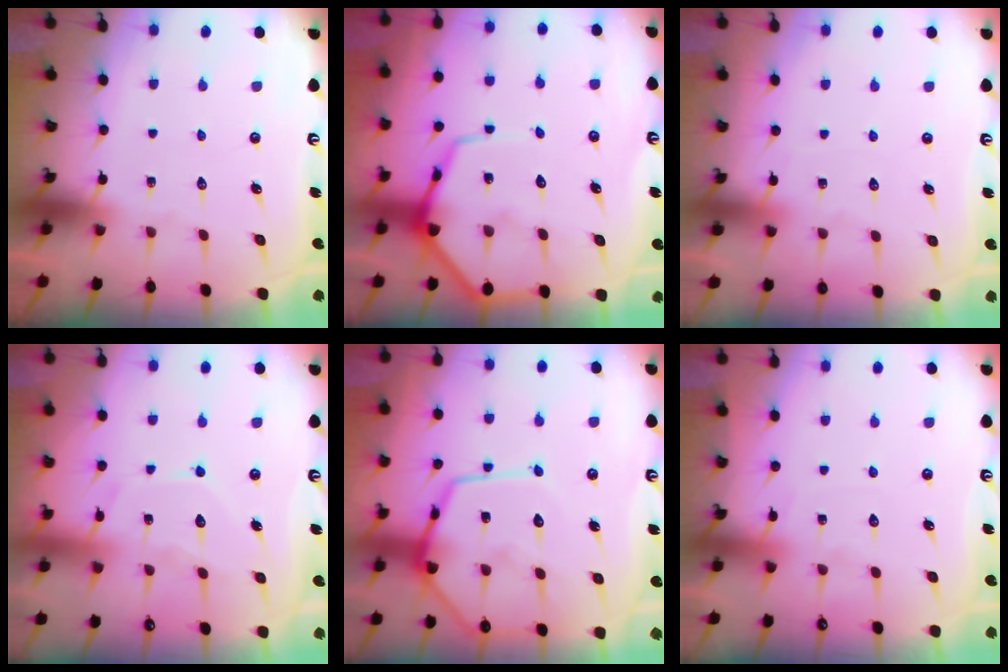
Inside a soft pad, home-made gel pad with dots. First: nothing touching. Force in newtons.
{"total": 11.0, "press": 11.0, "slide": 1.0}
{"total": 2.3, "press": 2.3, "slide": 0.3}
{"total": 9.2, "press": 9.2, "slide": 0.9}
{"total": 15.7, "press": 15.6, "slide": 1.4}
{"total": 6.1, "press": 6.0, "slide": 0.9}